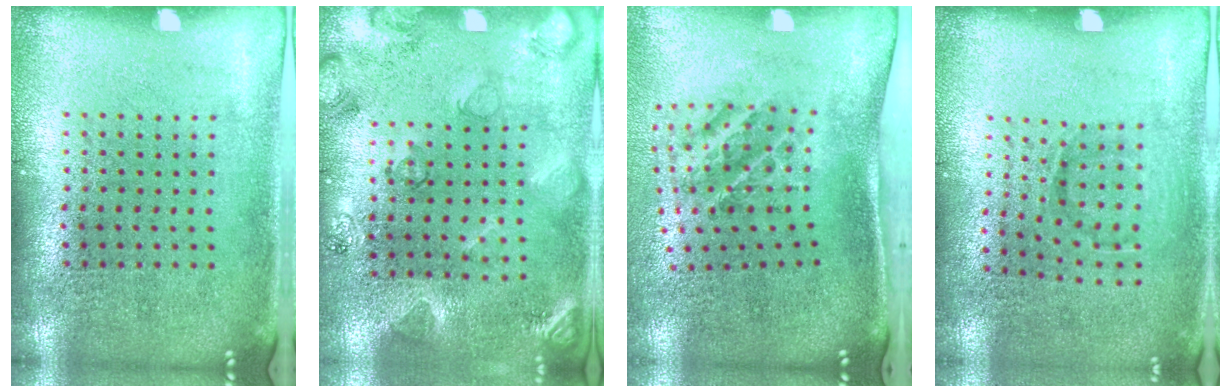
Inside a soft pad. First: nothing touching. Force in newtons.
{"total": 2.1, "press": 1.9, "slide": 0.8}
{"total": 1.5, "press": 1.2, "slide": 0.9}
{"total": 0.9, "press": 0.6, "slide": 0.7}